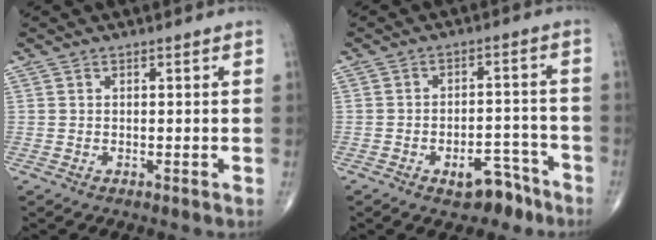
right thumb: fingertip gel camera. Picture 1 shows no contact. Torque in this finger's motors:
{"motor_torque": [-0.07, 0.28, -0.17, -0.32, 0.10]}